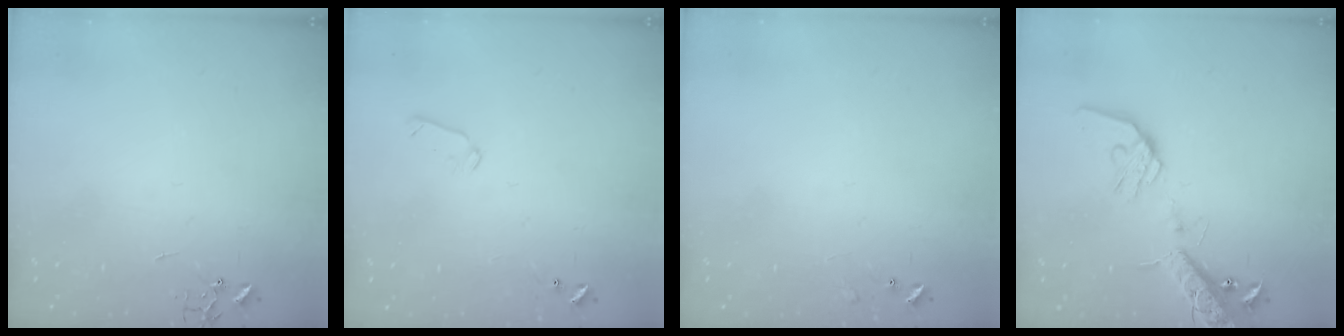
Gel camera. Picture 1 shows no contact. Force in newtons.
{"total": 5.2, "press": 5.1, "slide": 1.0}
{"total": 5.9, "press": 5.9, "slide": 0.9}
{"total": 18.9, "press": 18.6, "slide": 3.4}